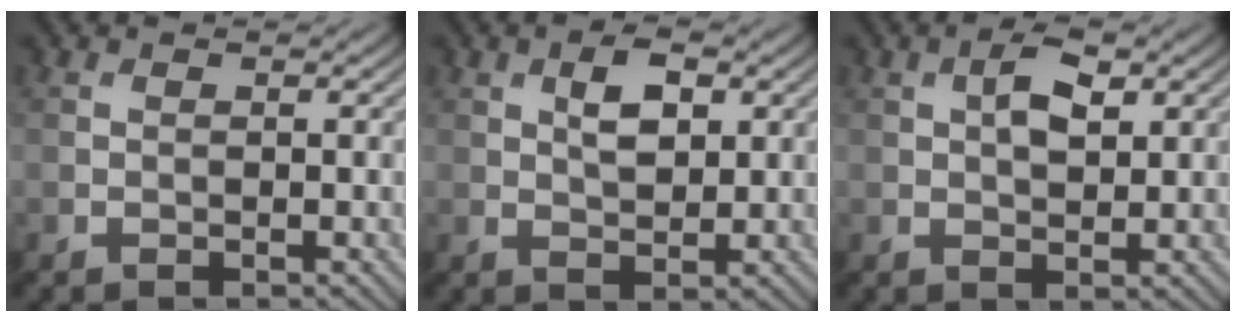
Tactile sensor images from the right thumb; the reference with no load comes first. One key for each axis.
{"total": 4.0, "fx": 1.3, "fy": 2.0, "fz": 3.2, "tx": -0.061, "ty": 0.002, "tz": 0.023}
{"total": 4.2, "fx": 1.3, "fy": 2.0, "fz": 3.4, "tx": -0.065, "ty": 0.005, "tz": 0.021}